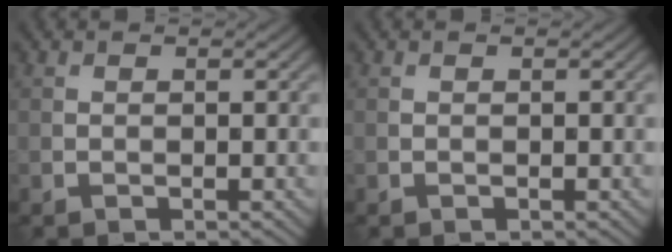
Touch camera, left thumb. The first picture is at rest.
{"total": 0.0}